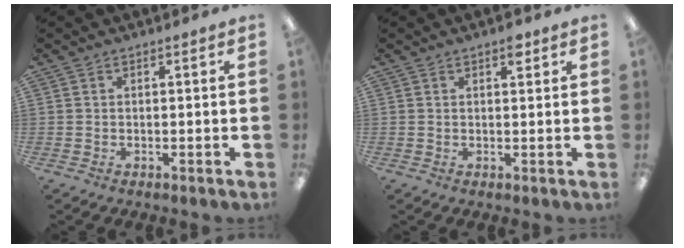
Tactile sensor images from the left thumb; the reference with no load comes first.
{"total": 2.2, "force": [1.4, 0.9, 1.5], "torque": [-0.007, -0.006, 0.018]}